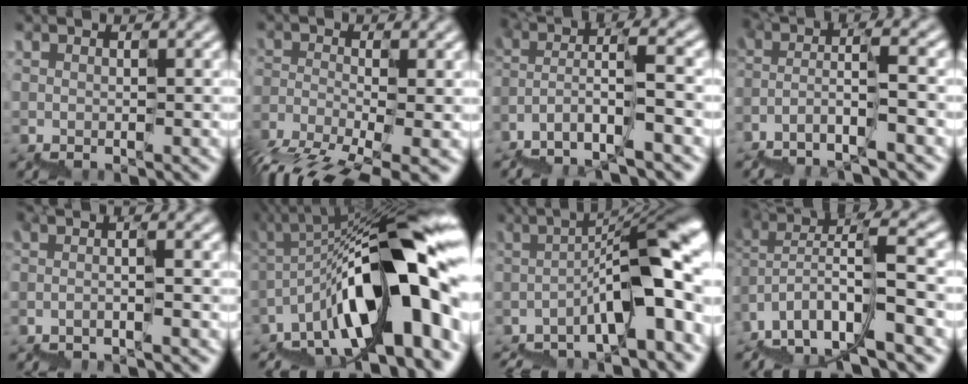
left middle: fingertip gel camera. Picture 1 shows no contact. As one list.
[{"total": 6.5, "force": [-4.8, 1.9, 4.0], "torque": [-0.078, -0.006, -0.088]}, {"total": 7.0, "force": [-3.8, 1.8, 5.6], "torque": [-0.103, 0.019, -0.072]}, {"total": 5.4, "force": [-2.8, 1.1, 4.5], "torque": [-0.083, 0.019, -0.053]}, {"total": 1.5, "force": [-0.7, 0.2, 1.3], "torque": [-0.015, 0.003, -0.022]}, {"total": 16.2, "force": [-5.1, 5.0, 14.5], "torque": [-0.195, 0.049, -0.092]}, {"total": 11.7, "force": [-4.4, 2.7, 10.5], "torque": [-0.143, 0.022, -0.066]}, {"total": 8.4, "force": [-1.9, 3.6, 7.3], "torque": [-0.125, 0.030, -0.042]}]